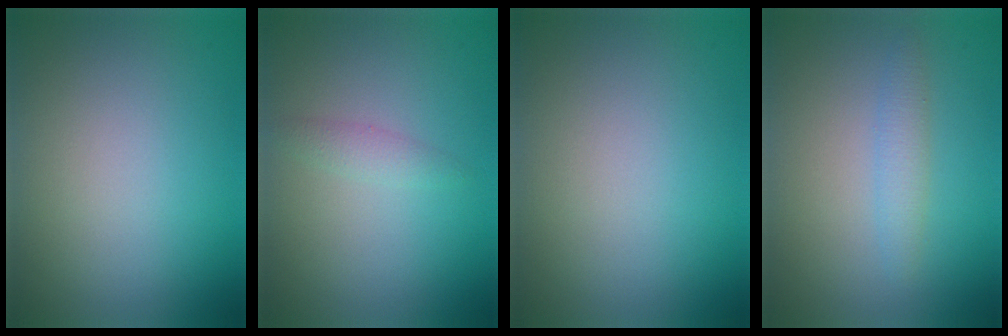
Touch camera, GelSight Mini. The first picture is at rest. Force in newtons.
{"total": 1.2, "press": 1.2, "slide": 0.0}
{"total": 0.0}
{"total": 1.6, "press": 1.6, "slide": 0.1}